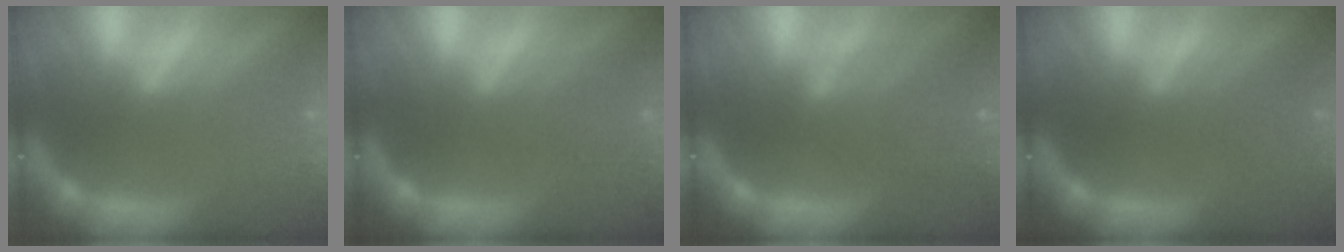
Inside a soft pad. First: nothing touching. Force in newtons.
{"total": 2.5}
{"total": 5.0}
{"total": 2.5}